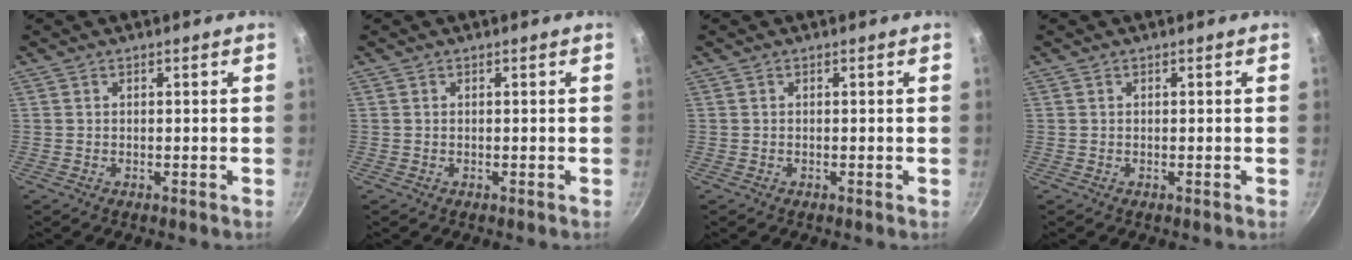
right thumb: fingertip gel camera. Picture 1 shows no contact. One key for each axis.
{"total": 0.0}
{"total": 0.0}
{"total": 0.0}